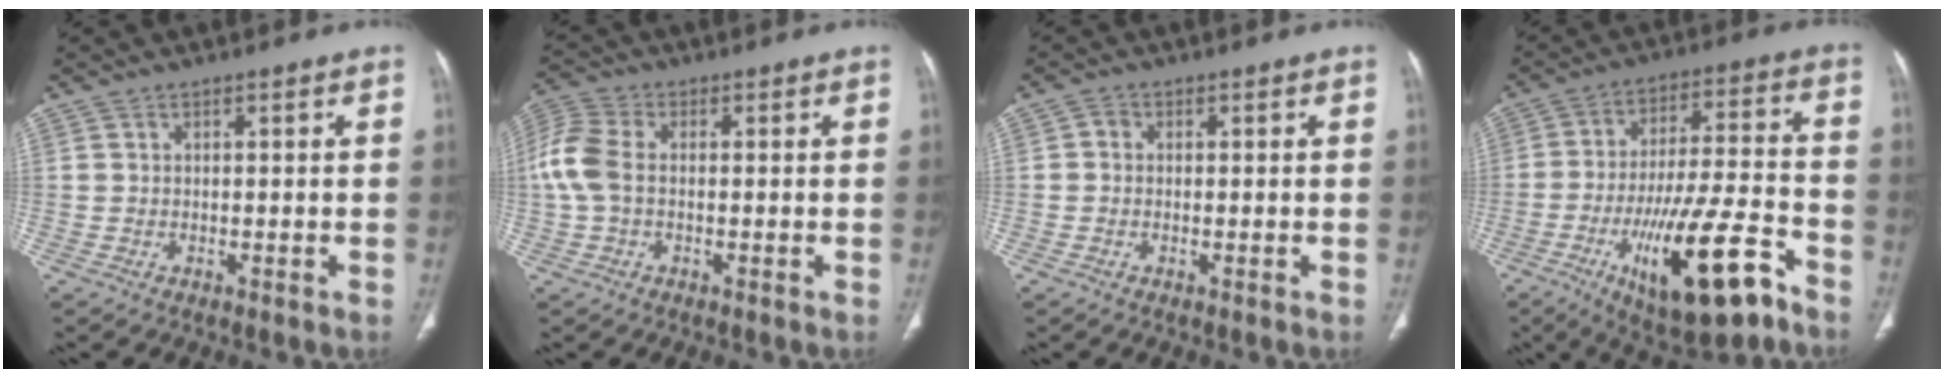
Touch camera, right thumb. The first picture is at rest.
{"total": 7.5, "force": [0.0, 4.8, 5.8], "torque": [-0.147, 0.021, -0.005]}
{"total": 1.4, "force": [0.0, 1.2, 0.7], "torque": [-0.006, 0.003, -0.005]}
{"total": 21.0, "force": [-10.5, 6.2, 17.1], "torque": [-0.290, 0.046, -0.162]}